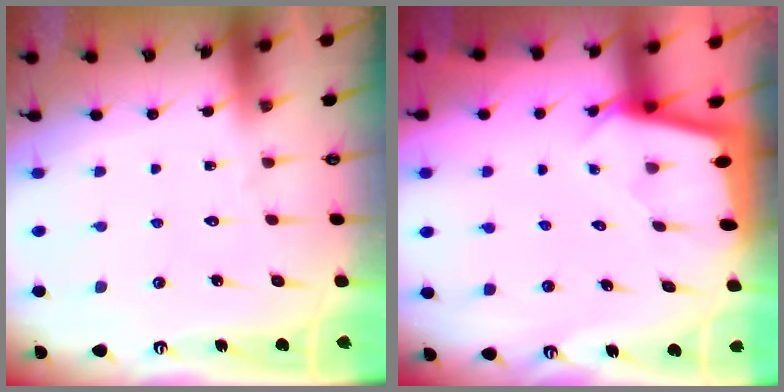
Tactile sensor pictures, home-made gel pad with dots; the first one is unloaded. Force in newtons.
{"total": 2.1, "press": 2.1, "slide": 0.1}